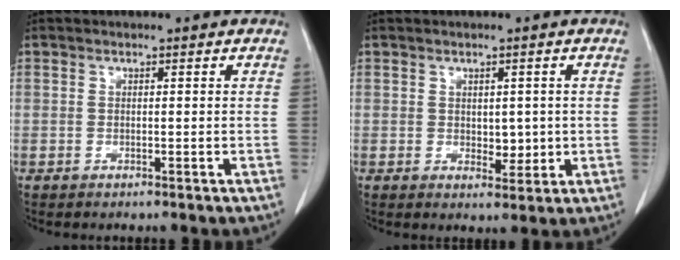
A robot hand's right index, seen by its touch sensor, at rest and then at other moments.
{"total": 3.1, "force": [0.1, 1.9, 2.4], "torque": [-0.029, -0.004, 0.009]}